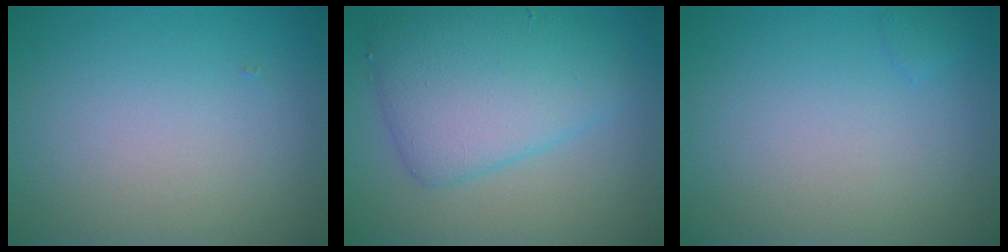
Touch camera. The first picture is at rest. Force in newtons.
{"total": 6.5, "press": 6.5, "slide": 0.1}
{"total": 0.5, "press": 0.5, "slide": 0.0}